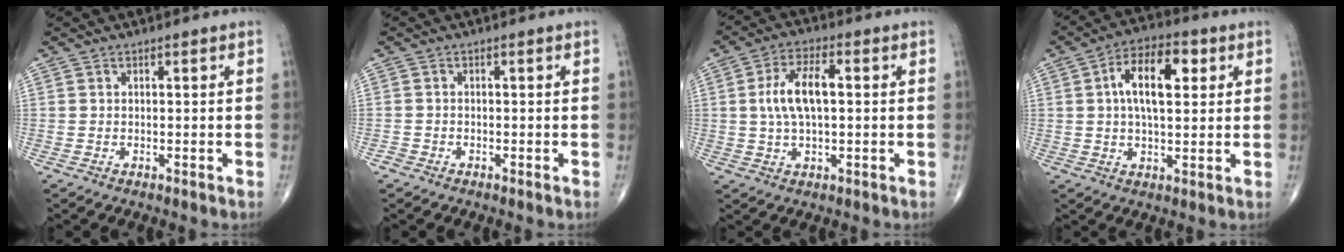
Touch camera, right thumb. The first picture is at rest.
{"total": 0.8, "force": [-0.6, 0.5, 0.0], "torque": [0.001, 0.002, -0.018]}
{"total": 9.0, "force": [0.9, 4.1, 8.0], "torque": [-0.158, 0.014, 0.013]}
{"total": 11.5, "force": [2.8, 5.7, 9.7], "torque": [-0.150, 0.014, 0.039]}